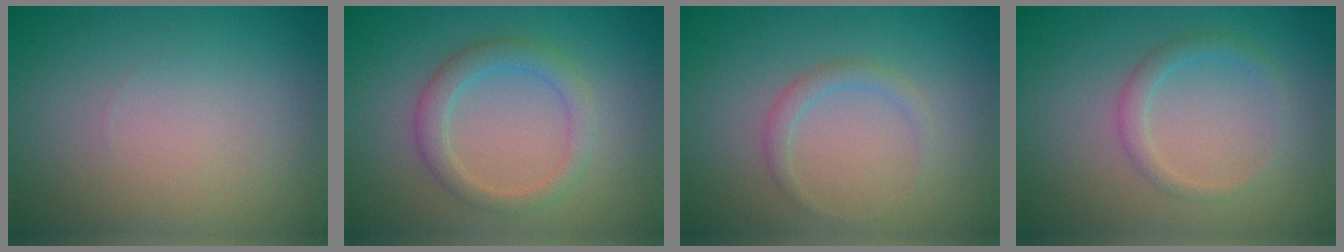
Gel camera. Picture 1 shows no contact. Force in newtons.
{"total": 2.7, "press": 2.6, "slide": 0.3}
{"total": 1.3, "press": 1.3, "slide": 0.0}
{"total": 1.5, "press": 1.5, "slide": 0.0}